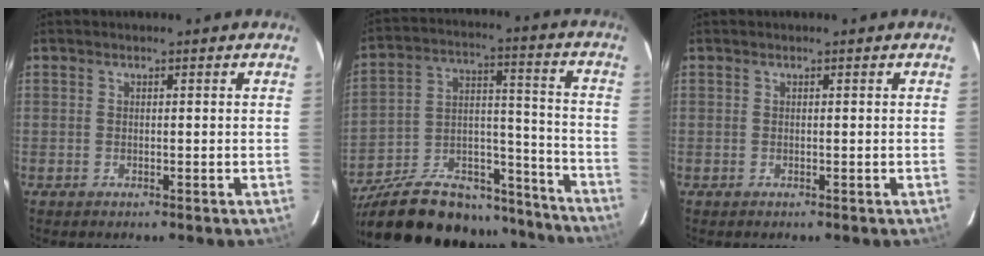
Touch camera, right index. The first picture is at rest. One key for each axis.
{"total": 30.2, "fx": -24.6, "fy": 11.6, "fz": 13.2, "tx": -0.248, "ty": 0.032, "tz": -0.349}
{"total": 0.0}